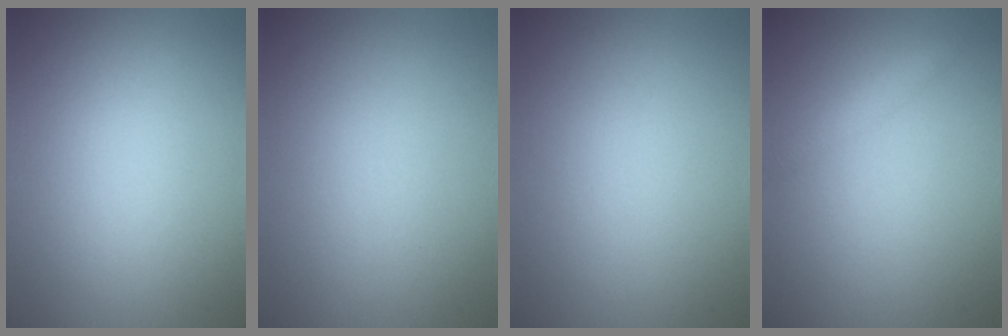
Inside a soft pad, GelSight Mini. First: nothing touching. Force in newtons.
{"total": 0.0}
{"total": 0.0}
{"total": 1.5, "press": 1.5, "slide": 0.1}